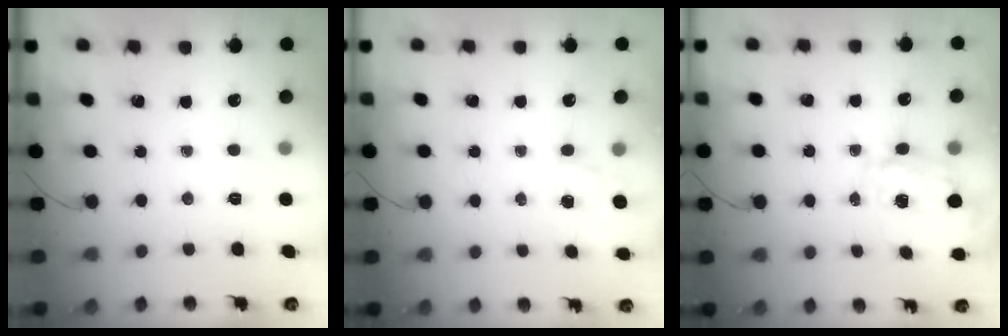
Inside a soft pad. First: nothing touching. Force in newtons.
{"total": 4.7, "press": 4.5, "slide": 1.4}
{"total": 3.9, "press": 3.9, "slide": 0.8}